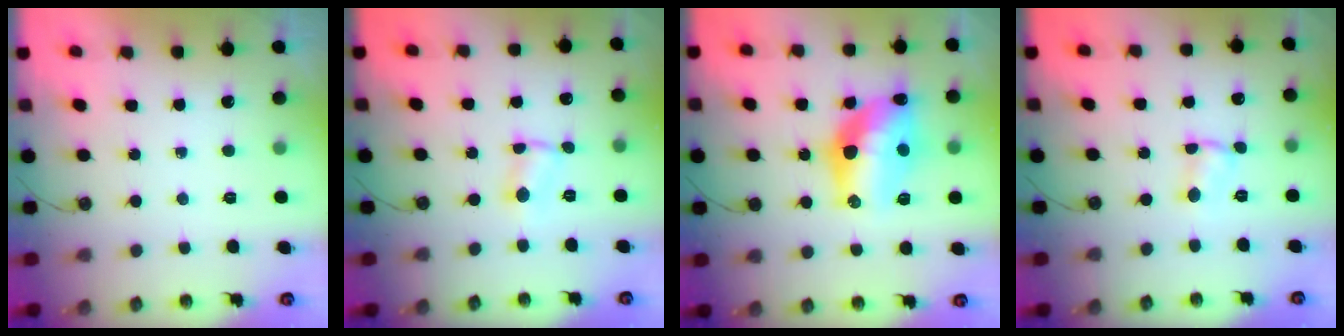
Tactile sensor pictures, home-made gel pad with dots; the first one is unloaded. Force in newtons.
{"total": 2.0, "press": 2.0, "slide": 0.3}
{"total": 15.5, "press": 15.4, "slide": 1.4}
{"total": 1.8, "press": 1.8, "slide": 0.3}